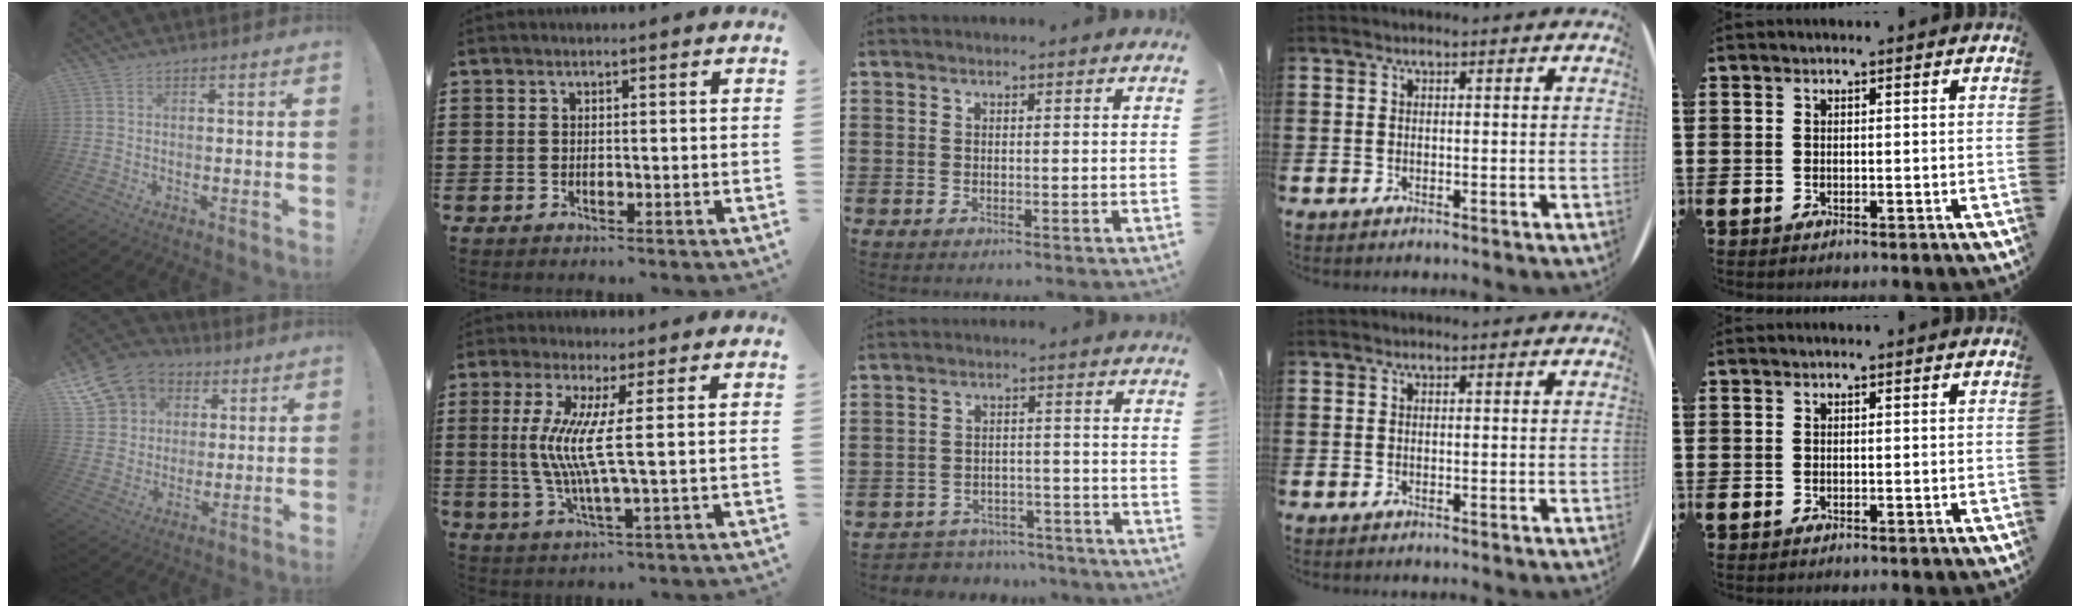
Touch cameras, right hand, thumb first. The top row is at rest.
{"thumb": {"total": 13.0, "force": [6.3, 10.7, 3.9], "torque": [-0.052, -0.037, 0.133]}, "index": {"total": 8.3, "force": [0.9, -0.1, 8.3], "torque": [-0.184, -0.024, 0.006]}, "middle": {"total": 4.1, "force": [-4.1, 0.7, -0.2], "torque": [-0.004, 0.004, -0.087]}}